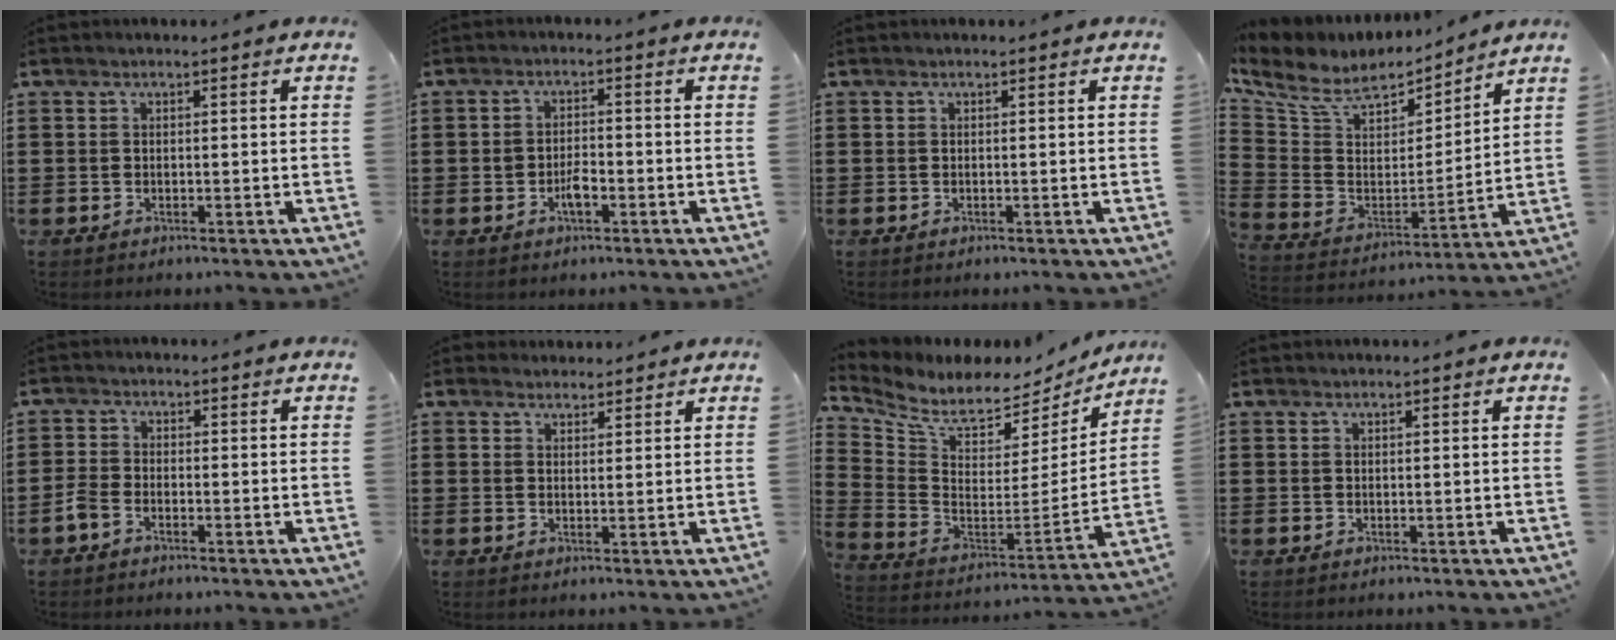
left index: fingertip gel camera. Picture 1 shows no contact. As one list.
[{"total": 3.1, "force": [-1.2, 1.3, 2.5], "torque": [-0.046, 0.006, -0.021]}, {"total": 0.0}, {"total": 8.7, "force": [6.7, 4.2, 3.5], "torque": [-0.105, -0.039, 0.119]}, {"total": 2.2, "force": [-1.6, 0.9, 1.2], "torque": [-0.037, 0.000, -0.036]}, {"total": 2.1, "force": [2.0, 0.8, -0.1], "torque": [-0.003, 0.002, 0.039]}, {"total": 6.3, "force": [5.5, 2.2, 2.2], "torque": [-0.079, -0.051, 0.095]}, {"total": 0.0}]